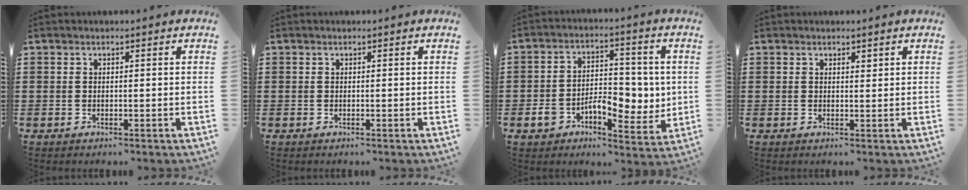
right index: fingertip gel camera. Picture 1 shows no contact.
{"total": 0.0}
{"total": 8.3, "force": [-1.8, 5.7, 5.8], "torque": [-0.098, 0.012, -0.031]}
{"total": 0.8, "force": [0.7, 0.4, 0.3], "torque": [0.002, -0.001, 0.011]}